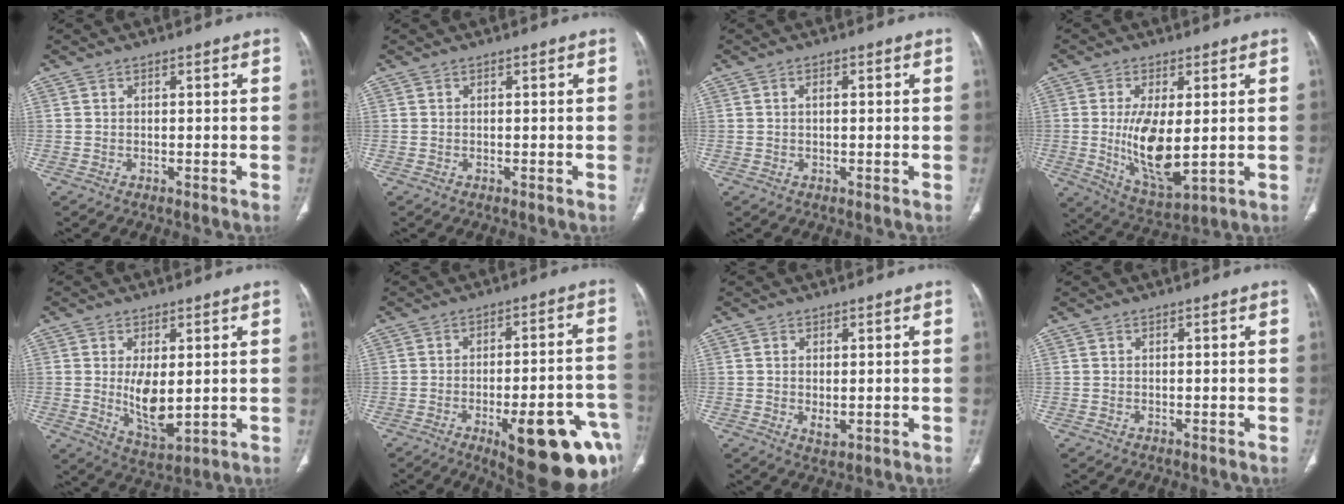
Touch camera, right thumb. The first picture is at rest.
{"total": 0.0}
{"total": 1.5, "force": [0.4, 0.7, 1.3], "torque": [-0.027, 0.007, 0.006]}
{"total": 12.4, "force": [-0.1, 5.1, 11.4], "torque": [-0.204, -0.024, 0.015]}
{"total": 8.4, "force": [0.4, 3.9, 7.4], "torque": [-0.116, -0.023, 0.022]}
{"total": 21.4, "force": [-9.6, 6.7, 17.9], "torque": [-0.161, 0.040, -0.115]}
{"total": 2.6, "force": [-0.1, 1.4, 2.2], "torque": [-0.037, -0.008, 0.004]}
{"total": 0.0}